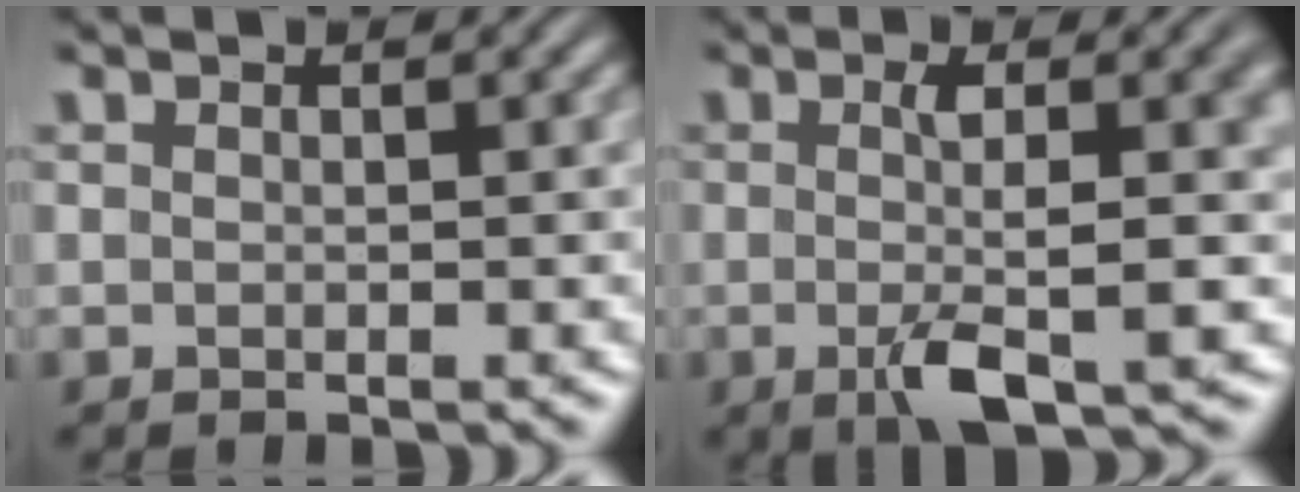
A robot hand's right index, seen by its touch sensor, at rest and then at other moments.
{"total": 5.1, "force": [-1.2, 1.0, 4.9], "torque": [-0.077, -0.010, -0.015]}